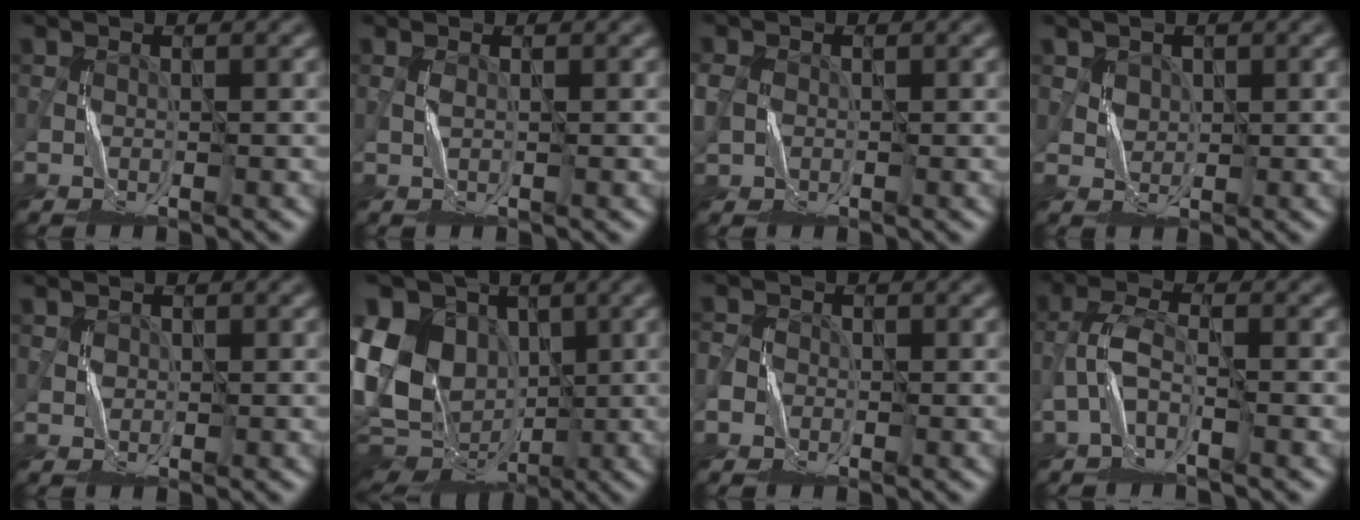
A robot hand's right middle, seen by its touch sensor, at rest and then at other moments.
{"total": 0.0}
{"total": 1.7, "force": [0.0, 1.6, 0.7], "torque": [-0.024, 0.001, -0.003]}
{"total": 2.0, "force": [1.1, 1.6, 0.4], "torque": [-0.019, 0.001, 0.033]}
{"total": 0.9, "force": [0.3, 0.8, 0.0], "torque": [0.000, 0.001, 0.008]}
{"total": 16.4, "force": [-0.8, 12.5, 10.6], "torque": [-0.223, 0.007, -0.013]}
{"total": 1.3, "force": [-0.7, 1.1, -0.1], "torque": [0.011, 0.002, -0.018]}
{"total": 2.4, "force": [-1.8, 0.6, 1.6], "torque": [-0.038, 0.010, -0.044]}